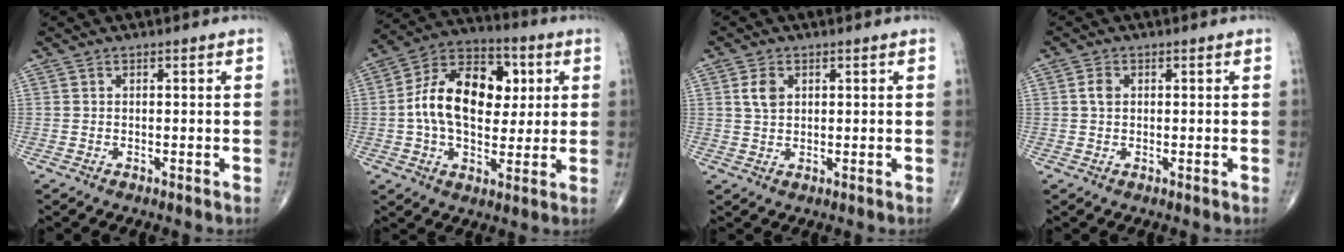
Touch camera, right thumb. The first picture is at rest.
{"total": 18.1, "force": [2.2, 11.6, 13.8], "torque": [-0.200, 0.018, 0.029]}
{"total": 3.5, "force": [1.1, 2.4, 2.3], "torque": [-0.038, -0.002, 0.024]}
{"total": 2.0, "force": [0.4, 1.5, 1.4], "torque": [-0.026, 0.003, 0.005]}